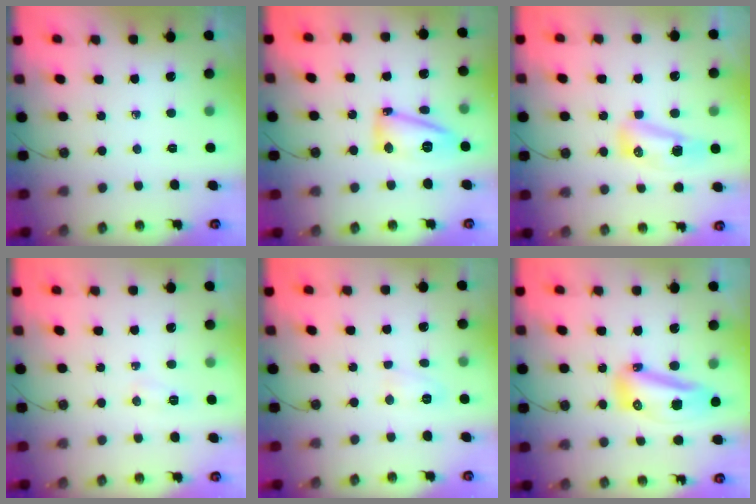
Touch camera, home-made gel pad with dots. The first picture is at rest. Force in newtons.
{"total": 12.2, "press": 12.1, "slide": 1.1}
{"total": 12.0, "press": 9.9, "slide": 6.8}
{"total": 22.9, "press": 8.0, "slide": 21.4}
{"total": 5.3, "press": 5.2, "slide": 0.7}
{"total": 13.9, "press": 13.8, "slide": 1.8}